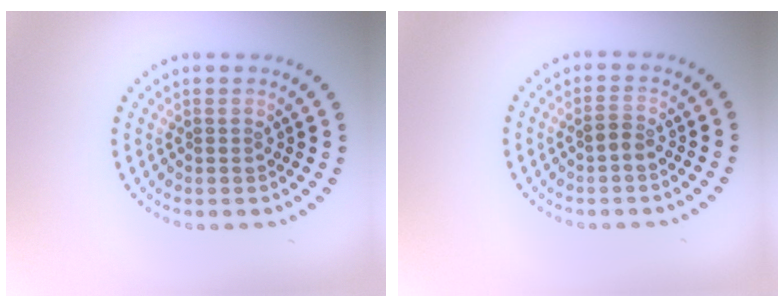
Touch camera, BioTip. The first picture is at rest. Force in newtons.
{"total": 1.2, "press": 1.1, "slide": 0.5}